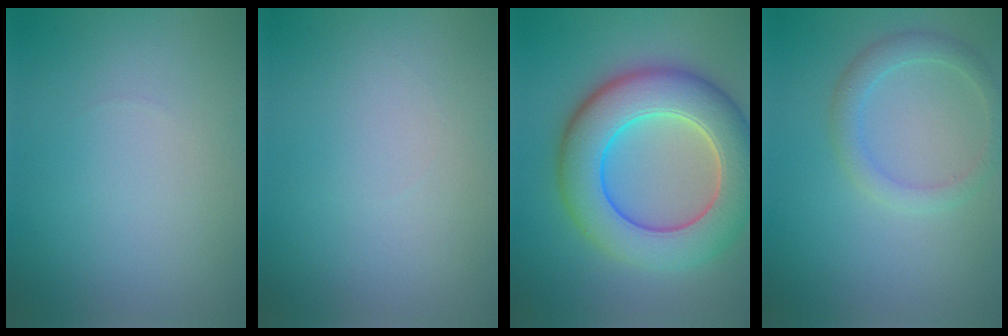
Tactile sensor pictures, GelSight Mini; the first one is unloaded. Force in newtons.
{"total": 0.0}
{"total": 10.5, "press": 10.5, "slide": 0.6}
{"total": 2.4, "press": 2.4, "slide": 0.2}